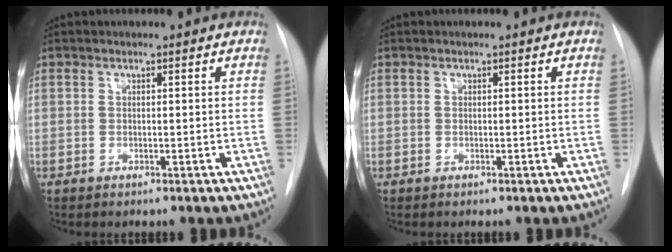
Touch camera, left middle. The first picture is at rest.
{"total": 0.0}